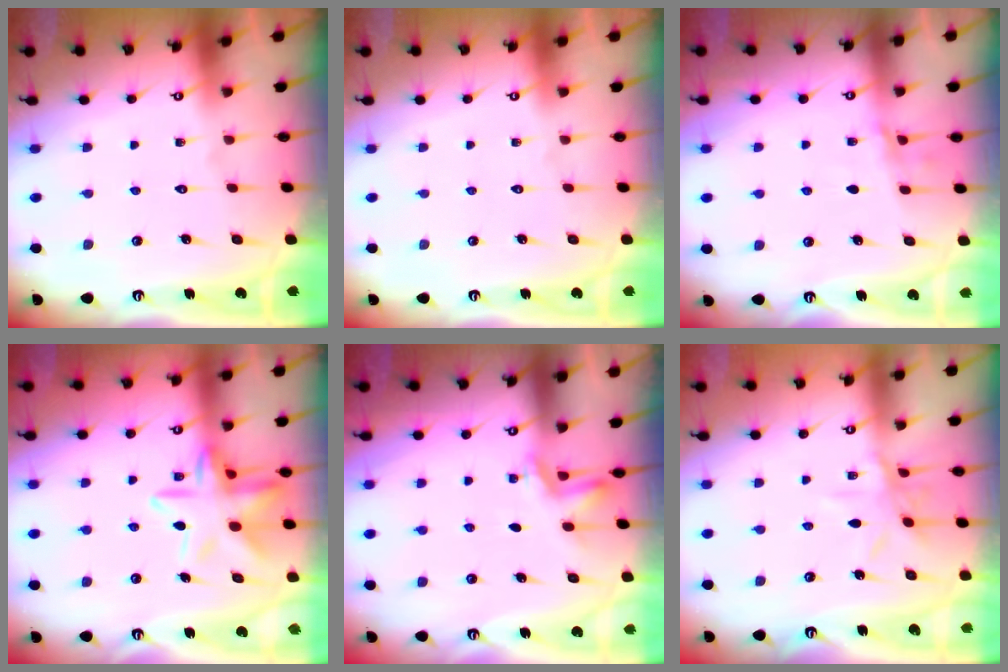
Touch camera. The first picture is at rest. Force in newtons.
{"total": 0.0}
{"total": 5.0, "press": 4.8, "slide": 1.3}
{"total": 13.4, "press": 13.3, "slide": 1.4}
{"total": 2.0, "press": 1.7, "slide": 1.0}
{"total": 8.0, "press": 7.9, "slide": 0.5}